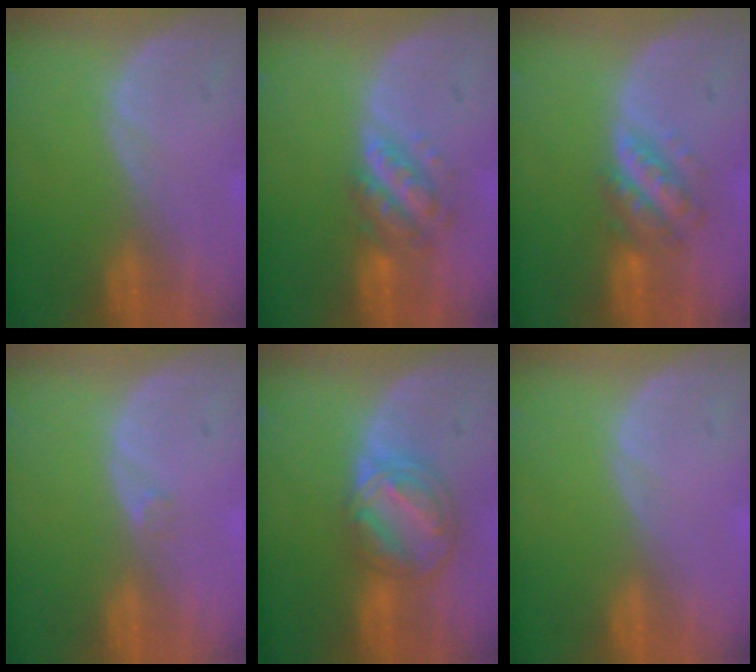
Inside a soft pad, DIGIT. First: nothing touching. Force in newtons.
{"total": 5.8, "press": 5.3, "slide": 2.4}
{"total": 5.8, "press": 5.3, "slide": 2.3}
{"total": 0.8, "press": 0.7, "slide": 0.4}
{"total": 8.2, "press": 6.9, "slide": 4.4}
{"total": 0.0}